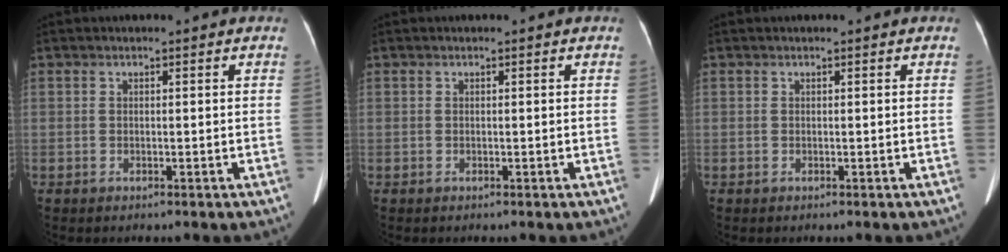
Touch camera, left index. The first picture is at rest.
{"total": 0.0}
{"total": 0.0}